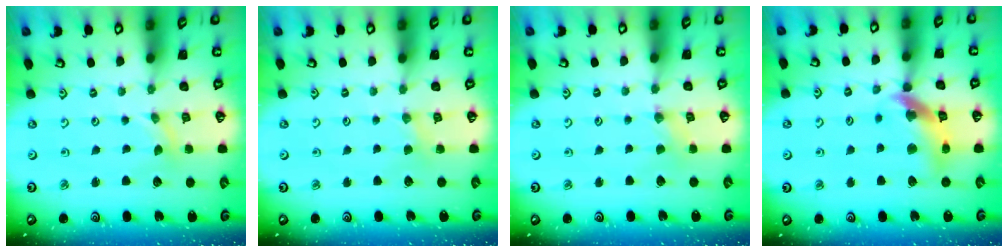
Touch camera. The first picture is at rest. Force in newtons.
{"total": 1.9, "press": 1.8, "slide": 0.3}
{"total": 1.9, "press": 1.9, "slide": 0.3}
{"total": 14.0, "press": 13.9, "slide": 1.7}